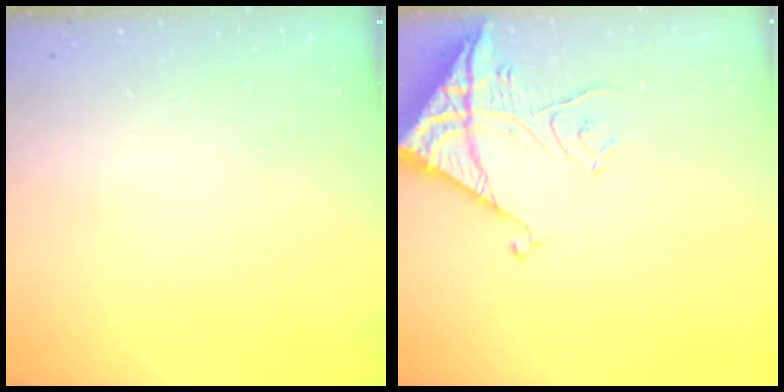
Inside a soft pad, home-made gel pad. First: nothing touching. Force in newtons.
{"total": 13.7, "press": 13.6, "slide": 1.1}